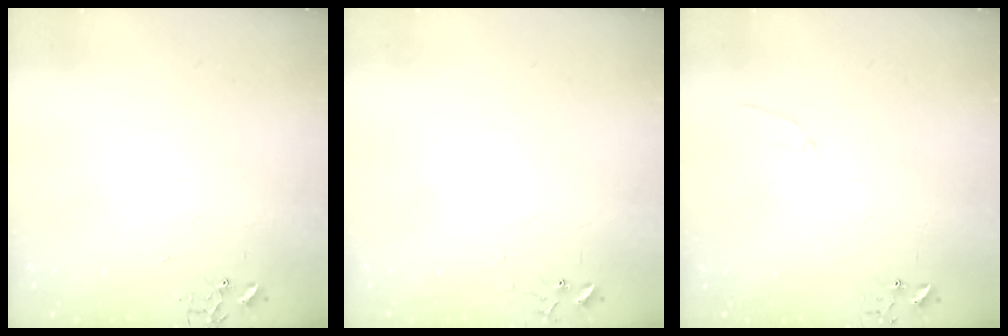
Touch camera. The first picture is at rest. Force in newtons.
{"total": 6.9, "press": 6.9, "slide": 0.4}
{"total": 5.6, "press": 5.6, "slide": 0.6}